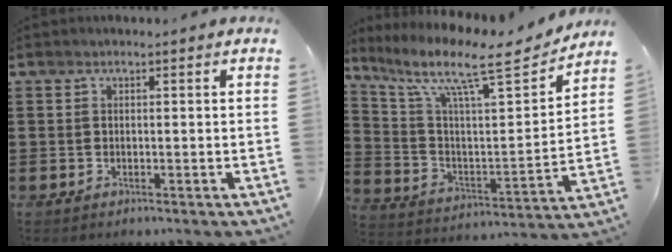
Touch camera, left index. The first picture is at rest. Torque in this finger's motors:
{"motor_torque": [2.14, 0.00, 0.72, 0.21]}